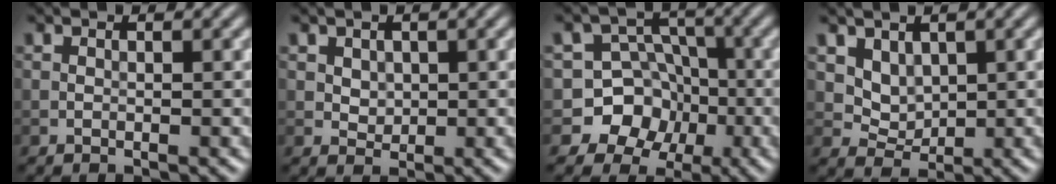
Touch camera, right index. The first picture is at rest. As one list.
[{"total": 1.3, "force": [0.4, 1.1, 0.5], "torque": [-0.012, -0.005, 0.012]}, {"total": 7.9, "force": [-3.0, 7.2, 1.4], "torque": [0.002, 0.007, -0.075]}, {"total": 2.8, "force": [1.3, 2.1, 1.3], "torque": [-0.032, -0.018, 0.044]}]